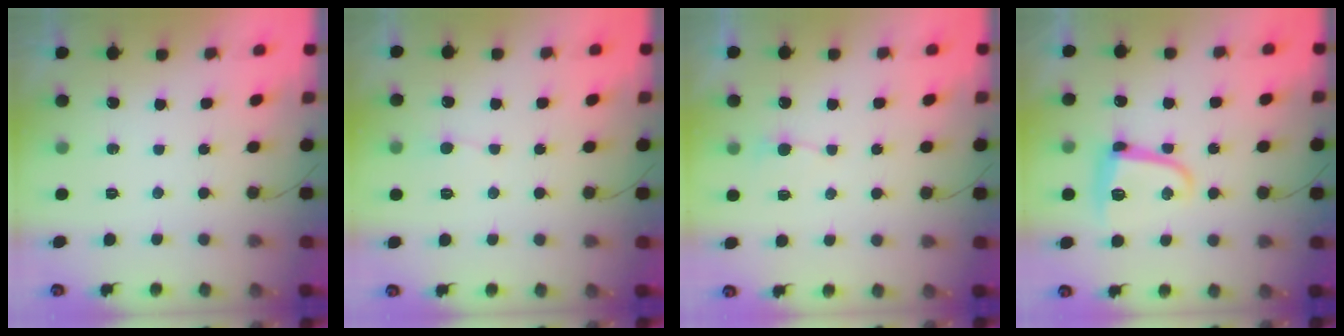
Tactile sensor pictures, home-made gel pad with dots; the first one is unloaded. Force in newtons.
{"total": 3.0, "press": 3.0, "slide": 0.3}
{"total": 2.7, "press": 2.7, "slide": 0.3}
{"total": 10.1, "press": 10.1, "slide": 0.4}